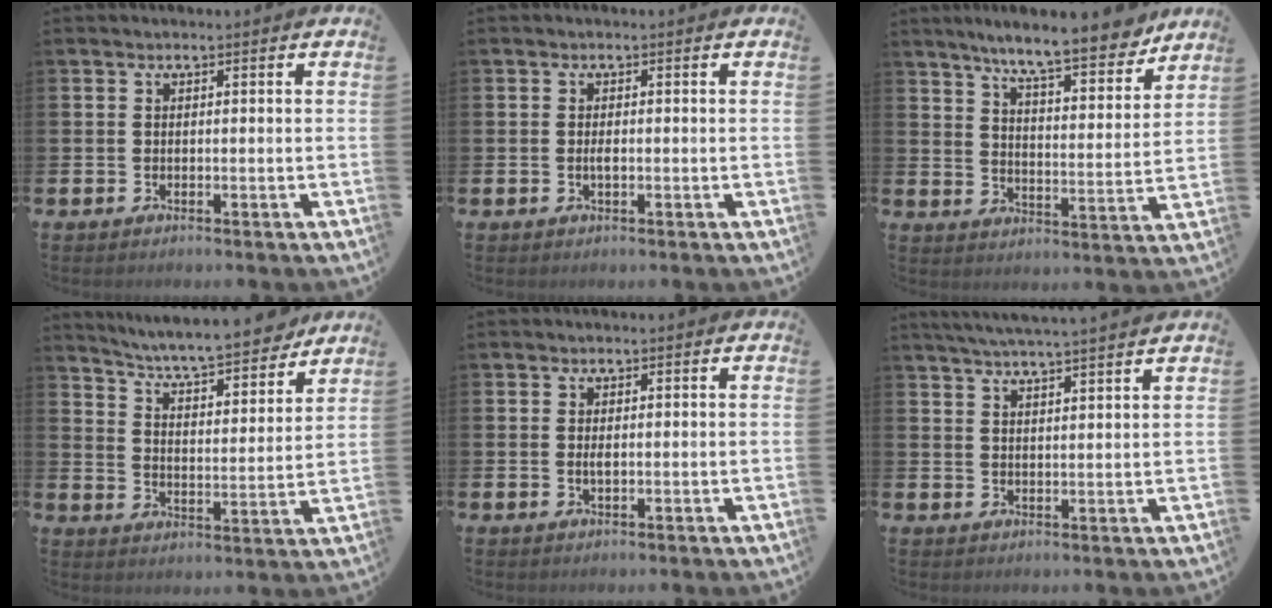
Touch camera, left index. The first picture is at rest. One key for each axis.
{"total": 1.1, "fx": -0.2, "fy": 0.4, "fz": 1.0, "tx": -0.016, "ty": -0.002, "tz": -0.005}
{"total": 9.8, "fx": 8.8, "fy": 0.9, "fz": 4.2, "tx": -0.088, "ty": -0.051, "tz": 0.151}
{"total": 7.6, "fx": 7.3, "fy": 0.3, "fz": 2.1, "tx": -0.067, "ty": -0.058, "tz": 0.124}
{"total": 1.0, "fx": 0.1, "fy": 0.4, "fz": 0.9, "tx": -0.014, "ty": 0.001, "tz": 0.000}
{"total": 4.3, "fx": 4.1, "fy": -0.8, "fz": 0.7, "tx": -0.031, "ty": -0.015, "tz": 0.075}